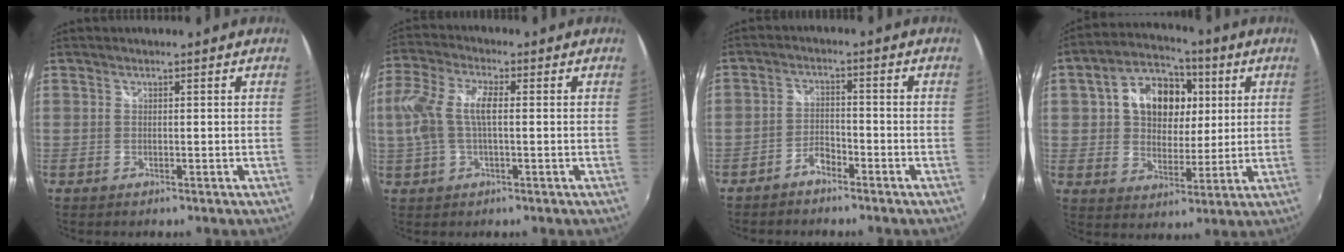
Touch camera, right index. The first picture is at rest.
{"total": 9.2, "force": [0.3, 3.7, 8.4], "torque": [-0.180, 0.010, 0.009]}
{"total": 3.3, "force": [-2.8, 1.2, 1.4], "torque": [-0.037, 0.010, -0.051]}
{"total": 14.8, "force": [3.6, 10.7, 9.5], "torque": [-0.192, 0.038, 0.064]}